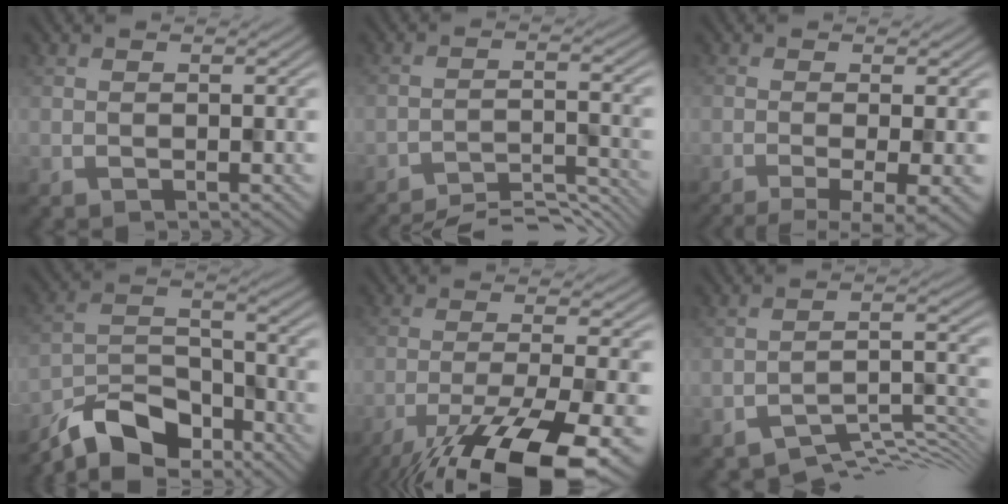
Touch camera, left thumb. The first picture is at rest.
{"total": 8.5, "force": [-8.0, 0.9, 2.7], "torque": [-0.043, 0.011, -0.110]}
{"total": 7.6, "force": [-4.5, 1.4, 6.0], "torque": [-0.081, 0.002, -0.056]}
{"total": 10.2, "force": [-8.2, 3.8, 4.6], "torque": [-0.080, 0.002, -0.164]}
{"total": 16.1, "force": [-11.1, 3.8, 11.1], "torque": [-0.185, -0.036, -0.164]}
{"total": 6.0, "force": [-4.9, 1.3, 3.2], "torque": [-0.039, -0.001, -0.081]}